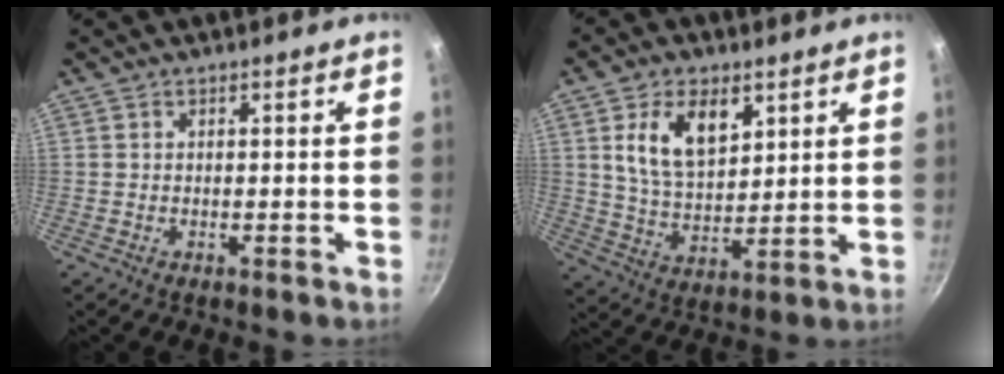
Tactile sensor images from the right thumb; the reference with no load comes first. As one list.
[{"total": 11.9, "force": [4.7, 7.0, 8.4], "torque": [-0.129, -0.022, 0.089]}]